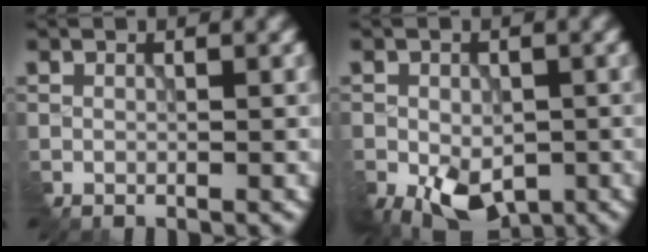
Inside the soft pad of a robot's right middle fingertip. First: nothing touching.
{"total": 6.6, "force": [-2.7, 4.3, 4.2], "torque": [-0.092, -0.032, -0.034]}